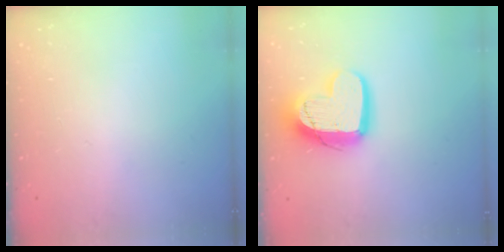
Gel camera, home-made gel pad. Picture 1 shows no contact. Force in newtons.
{"total": 16.0, "press": 15.9, "slide": 1.5}